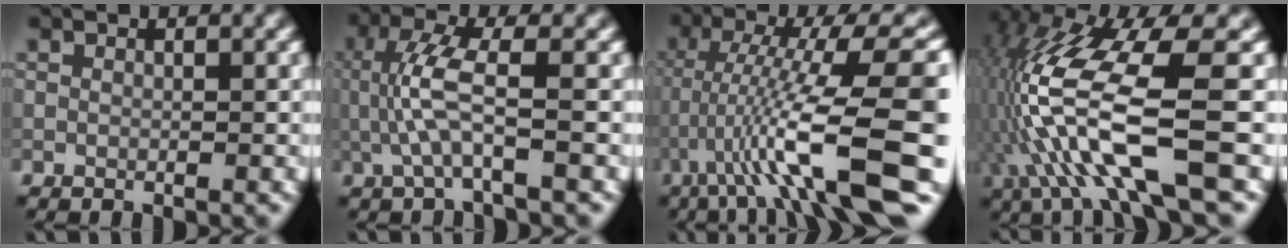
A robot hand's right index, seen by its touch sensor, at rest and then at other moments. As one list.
[{"total": 4.0, "force": [-0.6, 0.6, 3.9], "torque": [-0.089, 0.007, -0.015]}, {"total": 13.2, "force": [-4.2, 1.9, 12.3], "torque": [-0.202, 0.024, -0.056]}, {"total": 12.6, "force": [-2.7, 3.2, 11.9], "torque": [-0.251, 0.003, -0.044]}]